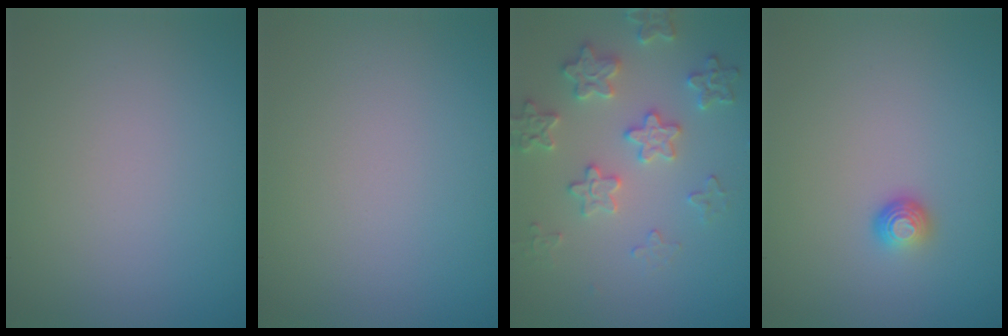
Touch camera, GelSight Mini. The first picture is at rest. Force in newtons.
{"total": 0.0}
{"total": 3.5, "press": 3.5, "slide": 0.5}
{"total": 1.5, "press": 1.0, "slide": 1.1}